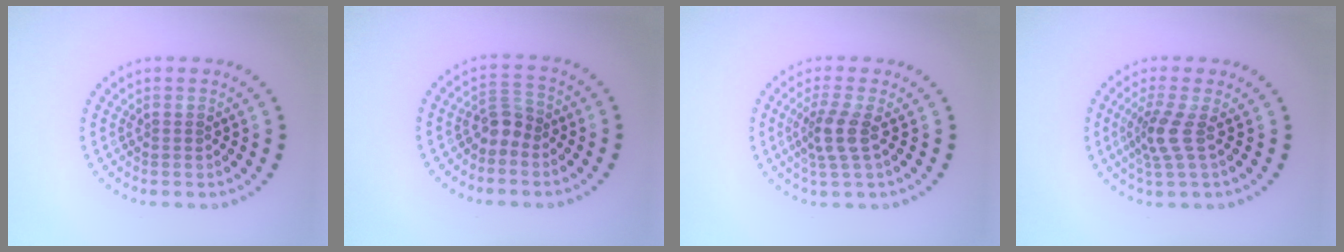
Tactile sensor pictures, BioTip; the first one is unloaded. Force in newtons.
{"total": 2.1, "press": 1.6, "slide": 1.3}
{"total": 2.8, "press": 2.1, "slide": 1.9}
{"total": 2.7, "press": 2.0, "slide": 1.8}